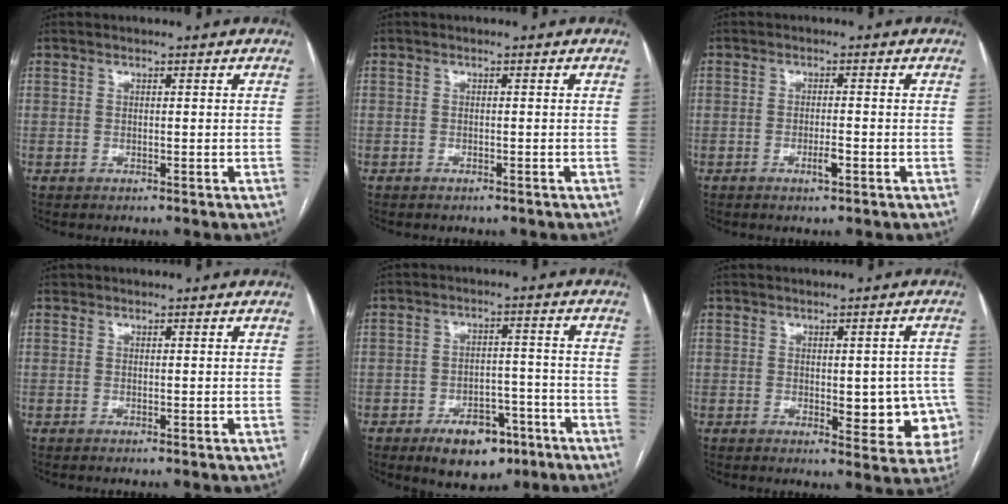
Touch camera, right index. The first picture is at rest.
{"total": 0.8, "force": [-0.7, 0.4, 0.2], "torque": [-0.007, -0.001, -0.008]}
{"total": 2.3, "force": [-1.0, 0.3, 2.0], "torque": [-0.035, -0.001, -0.016]}
{"total": 0.0}
{"total": 8.9, "force": [-5.4, 4.9, 5.1], "torque": [-0.070, 0.008, -0.077]}
{"total": 9.0, "force": [-1.3, 4.0, 7.9], "torque": [-0.074, 0.007, -0.008]}